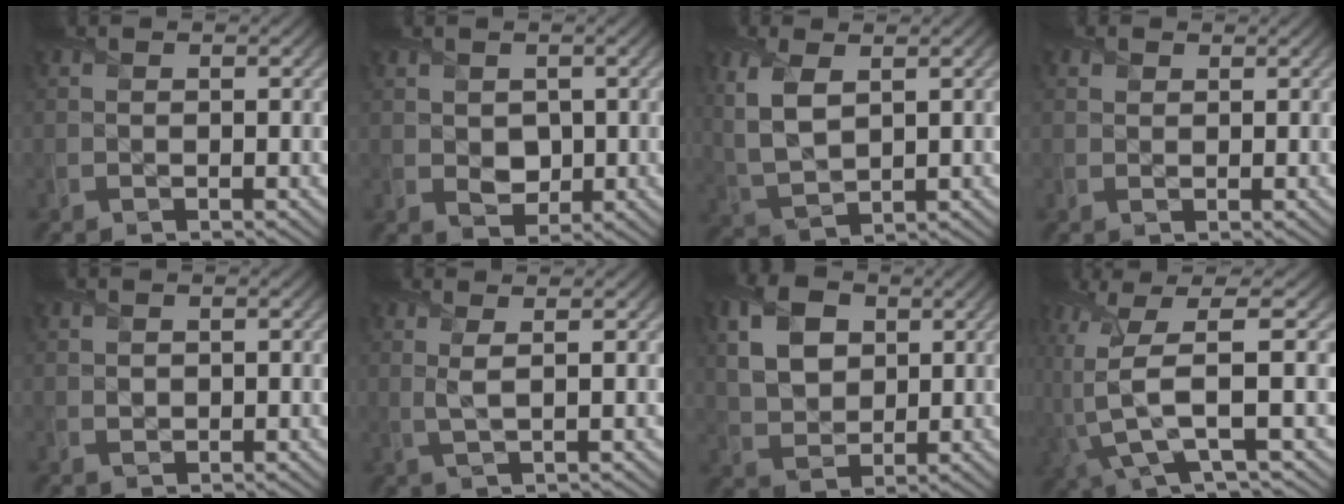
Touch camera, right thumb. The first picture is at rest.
{"total": 2.9, "force": [0.5, 2.2, 1.7], "torque": [-0.043, -0.009, 0.012]}
{"total": 6.7, "force": [2.3, 3.2, 5.3], "torque": [-0.139, 0.002, 0.050]}
{"total": 1.3, "force": [0.8, 0.9, 0.3], "torque": [-0.006, -0.001, 0.015]}
{"total": 0.8, "force": [0.3, 0.6, 0.4], "torque": [-0.012, -0.002, 0.010]}
{"total": 2.3, "force": [0.9, 0.4, 2.0], "torque": [-0.043, 0.004, 0.017]}
{"total": 7.9, "force": [2.6, 5.5, 5.0], "torque": [-0.131, 0.008, 0.046]}
{"total": 9.8, "force": [-1.1, 2.6, 9.4], "torque": [-0.210, 0.012, -0.030]}